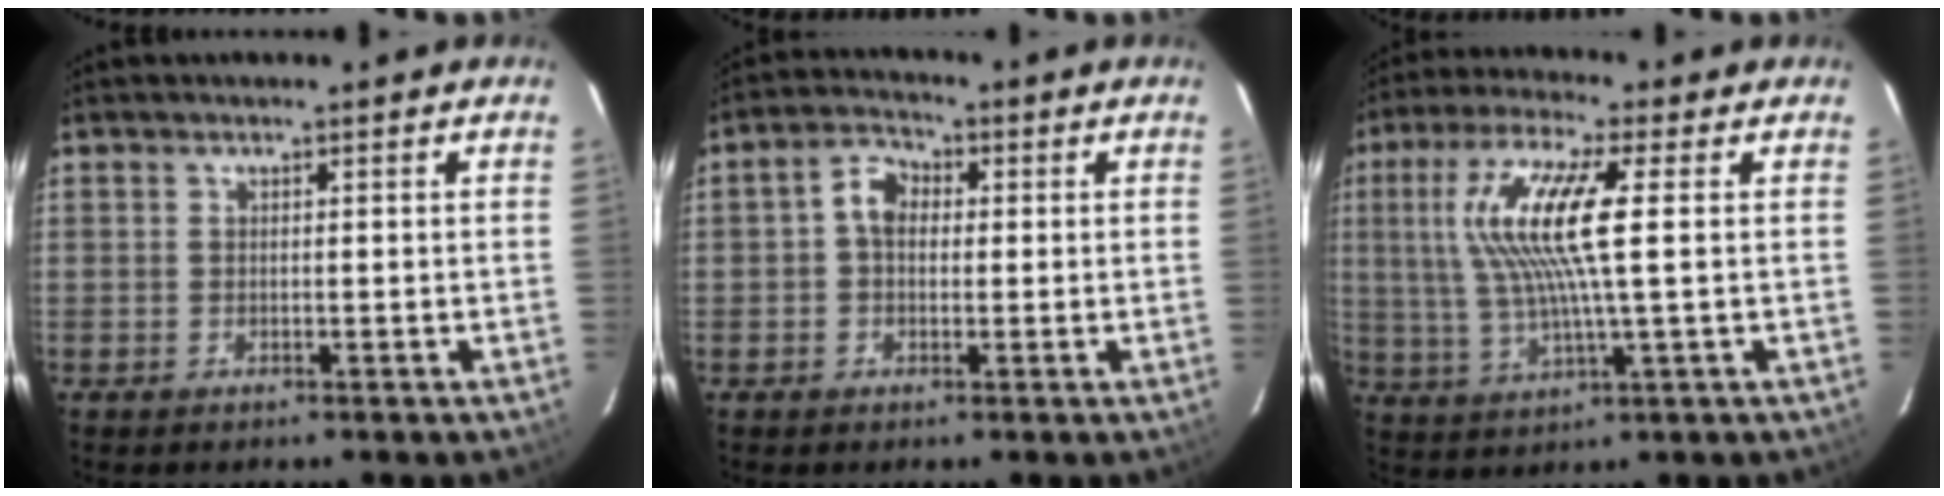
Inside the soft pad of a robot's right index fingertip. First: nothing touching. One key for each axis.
{"total": 4.3, "fx": 0.1, "fy": 3.3, "fz": 2.8, "tx": -0.053, "ty": 0.019, "tz": -0.002}
{"total": 13.5, "fx": 2.3, "fy": 1.5, "fz": 13.2, "tx": -0.260, "ty": 0.007, "tz": 0.045}